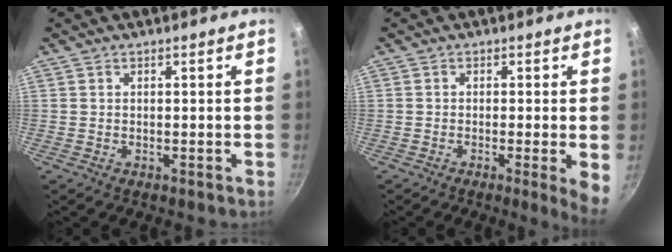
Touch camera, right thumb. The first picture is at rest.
{"total": 4.8, "force": [-0.9, 0.3, 4.7], "torque": [-0.057, -0.006, -0.013]}